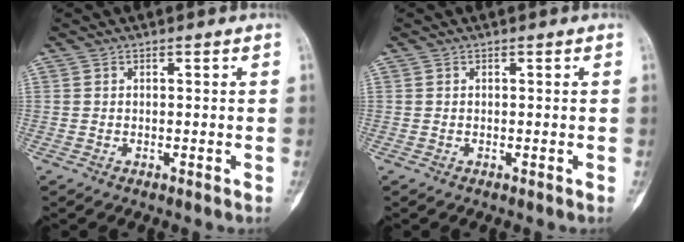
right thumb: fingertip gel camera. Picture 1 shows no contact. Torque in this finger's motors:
{"motor_torque": [0.02, -0.01, -0.03, -0.04, 0.02]}